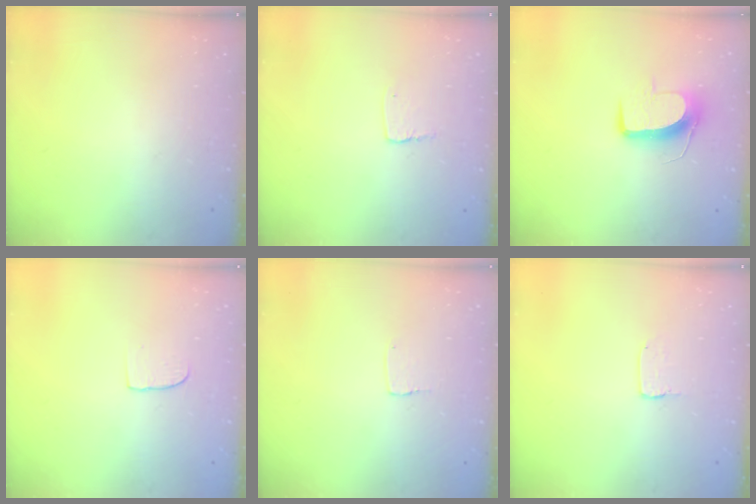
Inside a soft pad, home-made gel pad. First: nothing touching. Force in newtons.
{"total": 3.6, "press": 3.6, "slide": 0.3}
{"total": 9.6, "press": 9.6, "slide": 0.2}
{"total": 4.7, "press": 4.7, "slide": 0.4}
{"total": 3.8, "press": 3.8, "slide": 0.1}
{"total": 2.0, "press": 2.0, "slide": 0.1}